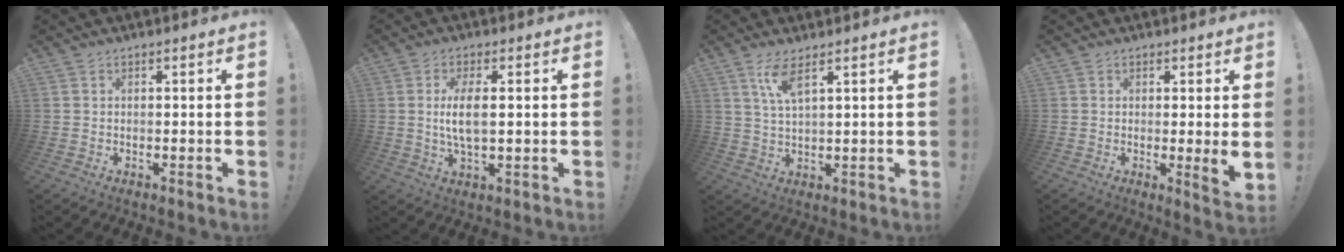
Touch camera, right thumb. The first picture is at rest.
{"total": 7.1, "force": [0.3, 2.2, 6.7], "torque": [-0.125, -0.006, 0.001]}
{"total": 6.1, "force": [3.5, 1.2, 4.9], "torque": [-0.095, -0.008, 0.059]}
{"total": 4.3, "force": [0.2, -0.3, 4.3], "torque": [-0.052, -0.015, 0.005]}